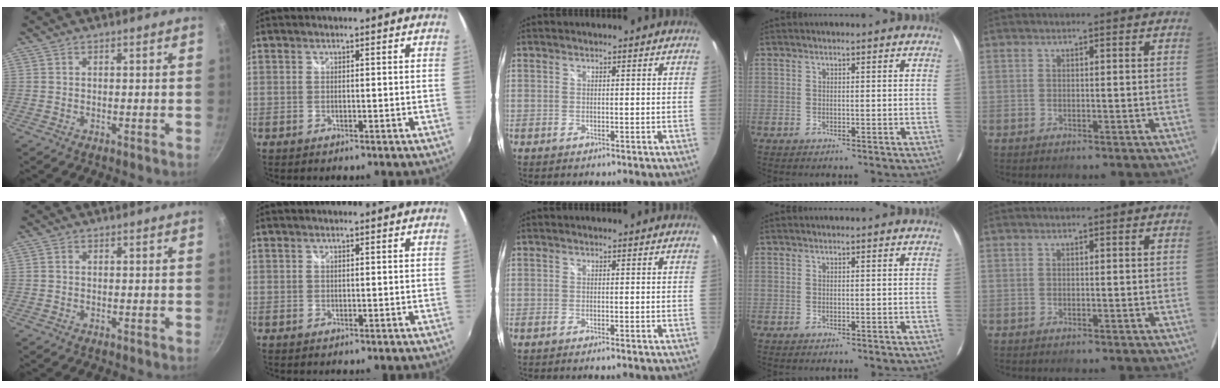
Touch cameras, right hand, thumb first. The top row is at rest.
{"thumb": {"total": 0.8, "force": [0.1, 0.6, 0.5], "torque": [-0.008, 0.004, 0.000]}, "middle": {"total": 0.7, "force": [-0.6, -0.2, 0.4], "torque": [-0.006, -0.001, -0.012]}}